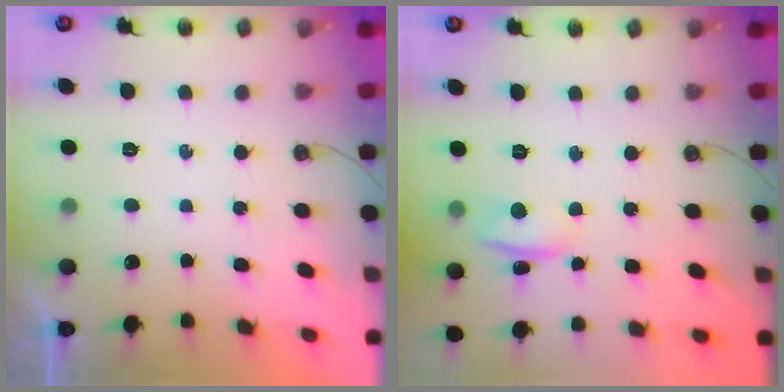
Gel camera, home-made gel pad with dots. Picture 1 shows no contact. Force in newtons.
{"total": 2.0, "press": 1.5, "slide": 1.3}